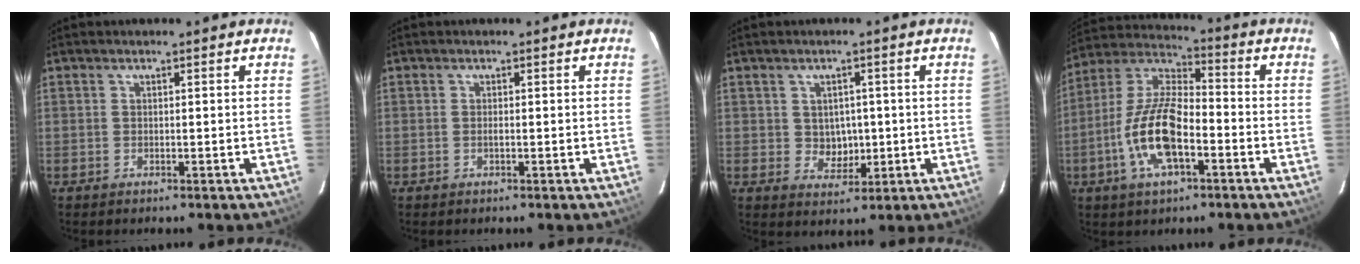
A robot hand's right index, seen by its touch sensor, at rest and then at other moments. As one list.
[{"total": 0.5, "force": [-0.2, 0.2, 0.5], "torque": [-0.009, -0.001, -0.002]}, {"total": 4.5, "force": [0.2, 4.1, 1.8], "torque": [-0.030, 0.004, 0.013]}, {"total": 14.8, "force": [-5.1, 5.9, 12.6], "torque": [-0.266, -0.001, -0.100]}]